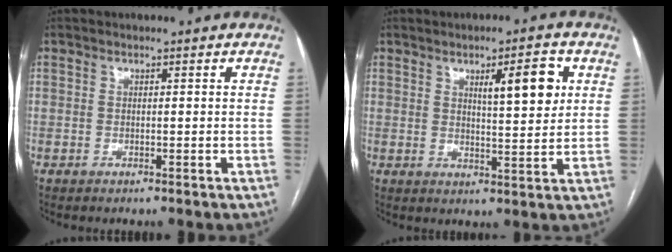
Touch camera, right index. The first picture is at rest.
{"total": 7.2, "force": [2.7, 1.4, 6.6], "torque": [-0.098, 0.002, 0.041]}